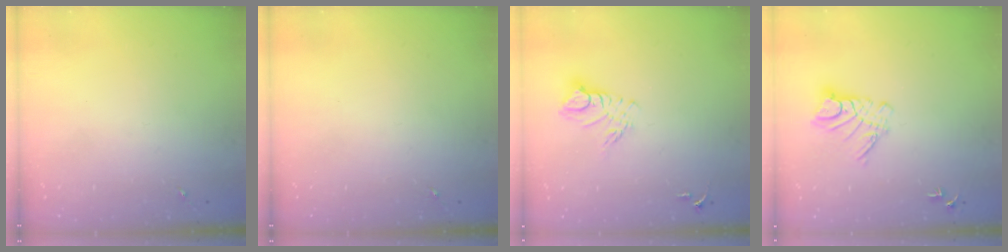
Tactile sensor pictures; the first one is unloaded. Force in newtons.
{"total": 0.0}
{"total": 9.3, "press": 9.3, "slide": 0.9}
{"total": 9.5, "press": 9.5, "slide": 0.9}